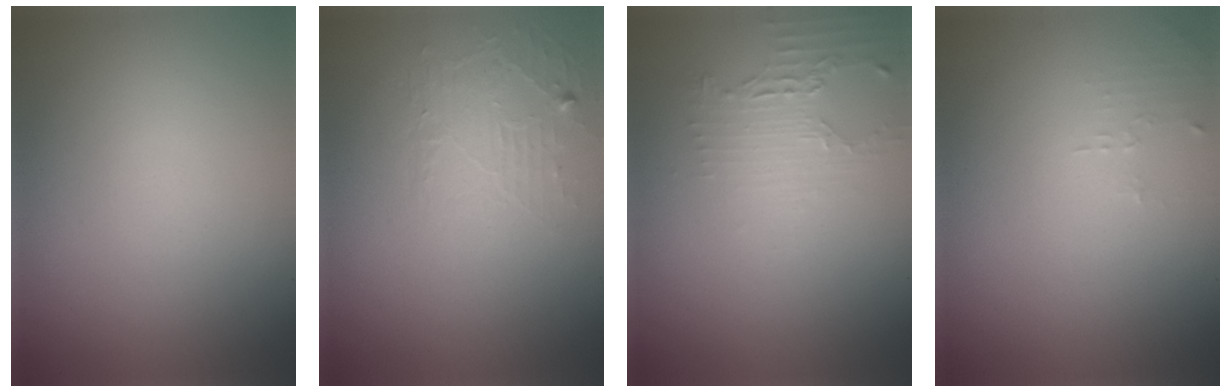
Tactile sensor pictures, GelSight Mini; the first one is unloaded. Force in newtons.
{"total": 1.8, "press": 0.4, "slide": 1.8}
{"total": 2.3, "press": 1.7, "slide": 1.5}
{"total": 0.9, "press": 0.9, "slide": 0.3}